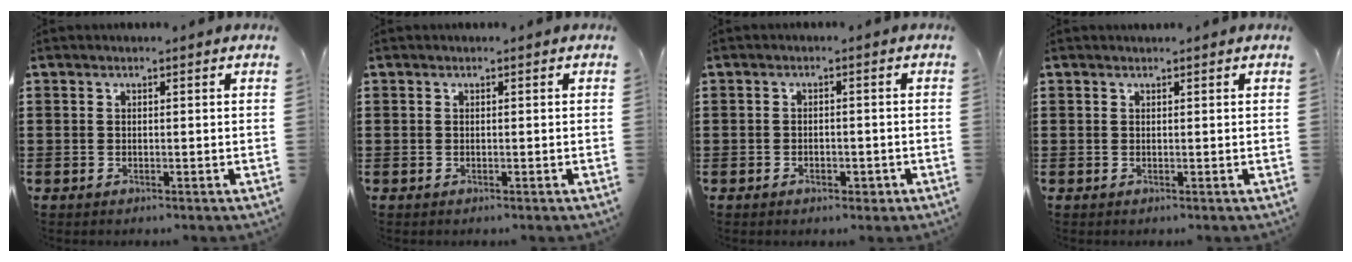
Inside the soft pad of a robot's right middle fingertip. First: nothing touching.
{"total": 0.0}
{"total": 1.8, "force": [-1.1, 1.1, 0.9], "torque": [-0.011, -0.001, -0.025]}
{"total": 0.0}